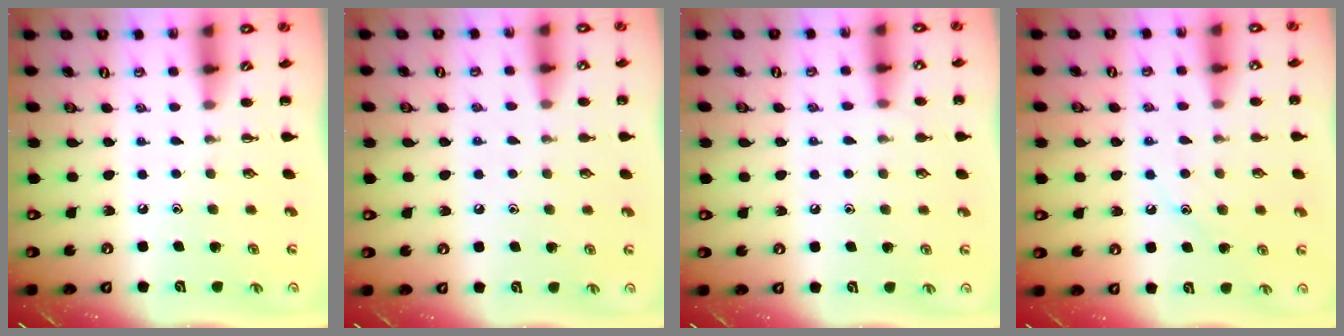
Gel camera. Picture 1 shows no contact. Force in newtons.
{"total": 5.7, "press": 5.4, "slide": 2.0}
{"total": 6.9, "press": 6.6, "slide": 1.8}
{"total": 8.7, "press": 8.5, "slide": 1.5}